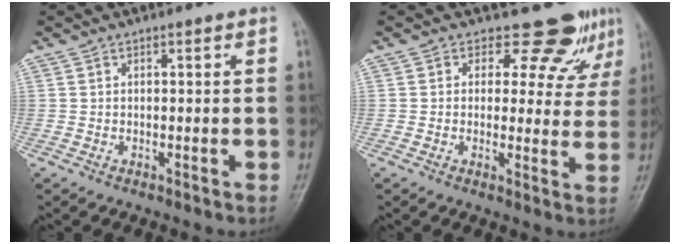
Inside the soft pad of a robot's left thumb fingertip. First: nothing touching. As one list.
[{"total": 7.9, "force": [6.1, 4.4, 2.4], "torque": [0.008, -0.041, 0.066]}]